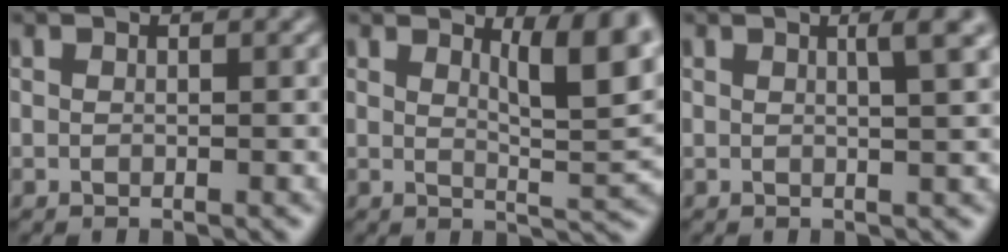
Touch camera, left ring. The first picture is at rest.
{"total": 6.4, "force": [3.0, 1.6, 5.5], "torque": [-0.065, -0.006, 0.046]}
{"total": 2.6, "force": [1.0, 0.6, 2.3], "torque": [-0.023, 0.006, 0.008]}